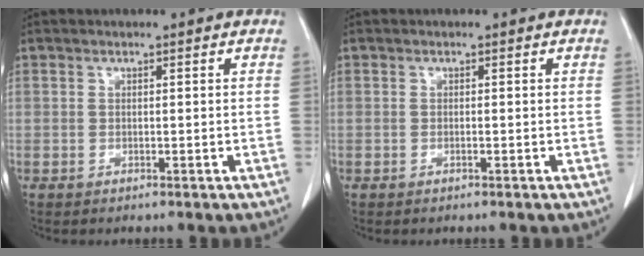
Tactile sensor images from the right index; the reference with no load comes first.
{"total": 0.0}